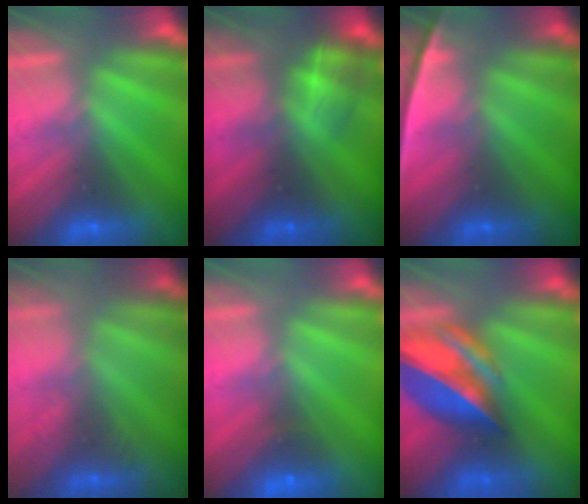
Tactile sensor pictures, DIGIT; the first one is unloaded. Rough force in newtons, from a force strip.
{"total": 2.3}
{"total": 2.4}
{"total": 2.4}
{"total": 2.4}
{"total": 7.1}